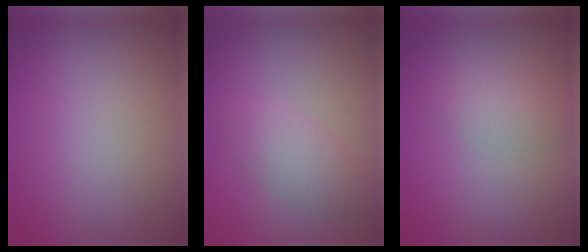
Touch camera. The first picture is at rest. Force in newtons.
{"total": 2.7, "press": 2.7, "slide": 0.0}
{"total": 2.3, "press": 2.3, "slide": 0.0}